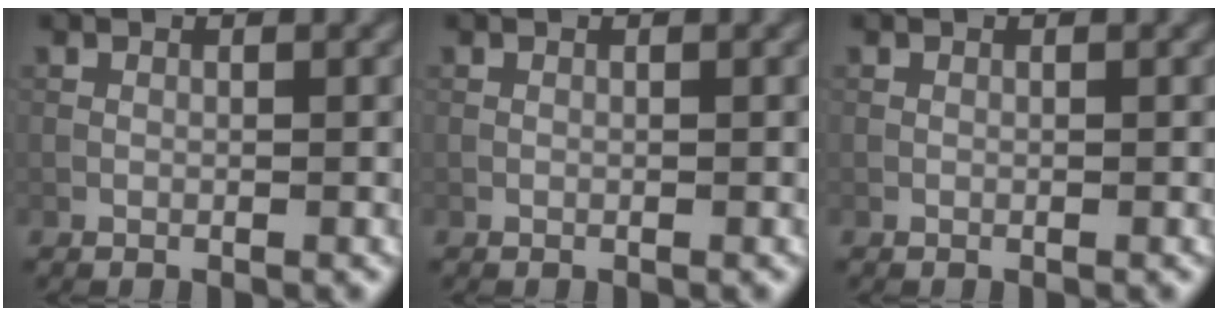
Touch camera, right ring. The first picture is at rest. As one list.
[{"total": 0.0}, {"total": 0.0}]